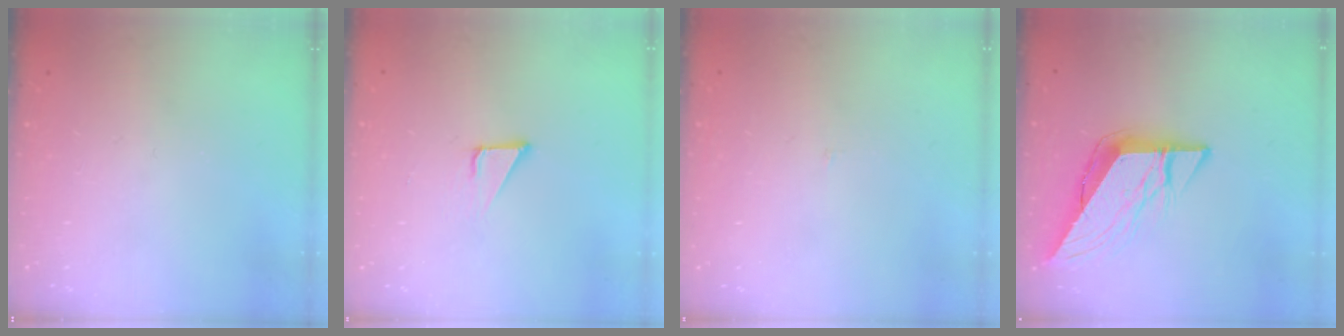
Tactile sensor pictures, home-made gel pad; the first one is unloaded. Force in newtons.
{"total": 2.1, "press": 2.1, "slide": 0.1}
{"total": 2.0, "press": 2.0, "slide": 0.1}
{"total": 12.1, "press": 12.0, "slide": 1.3}